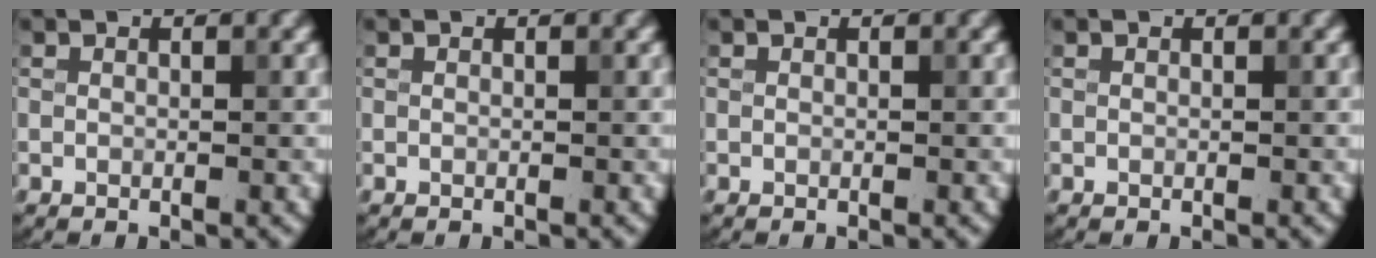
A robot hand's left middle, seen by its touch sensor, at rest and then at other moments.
{"total": 0.0}
{"total": 0.0}
{"total": 0.0}